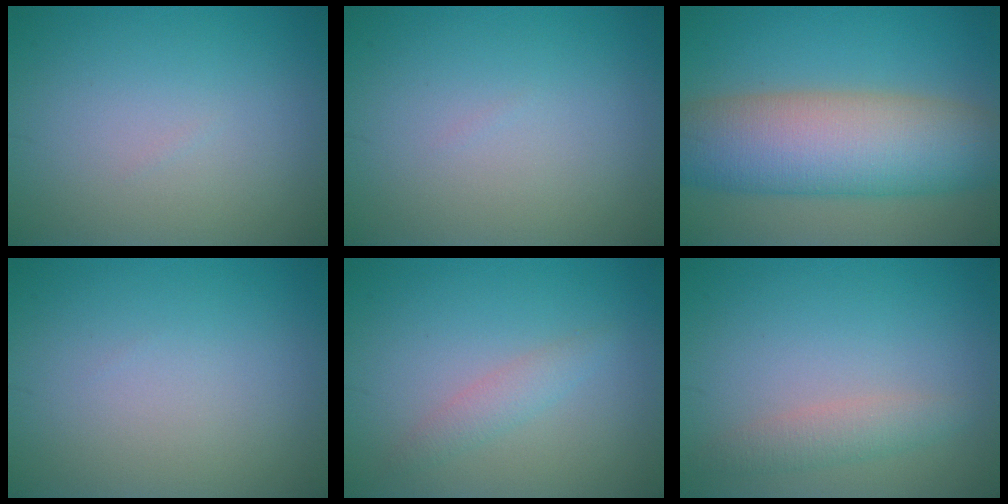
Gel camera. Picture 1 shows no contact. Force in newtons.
{"total": 0.0}
{"total": 11.3, "press": 11.2, "slide": 0.4}
{"total": 0.0}
{"total": 1.6, "press": 1.6, "slide": 0.1}
{"total": 2.0, "press": 2.0, "slide": 0.1}